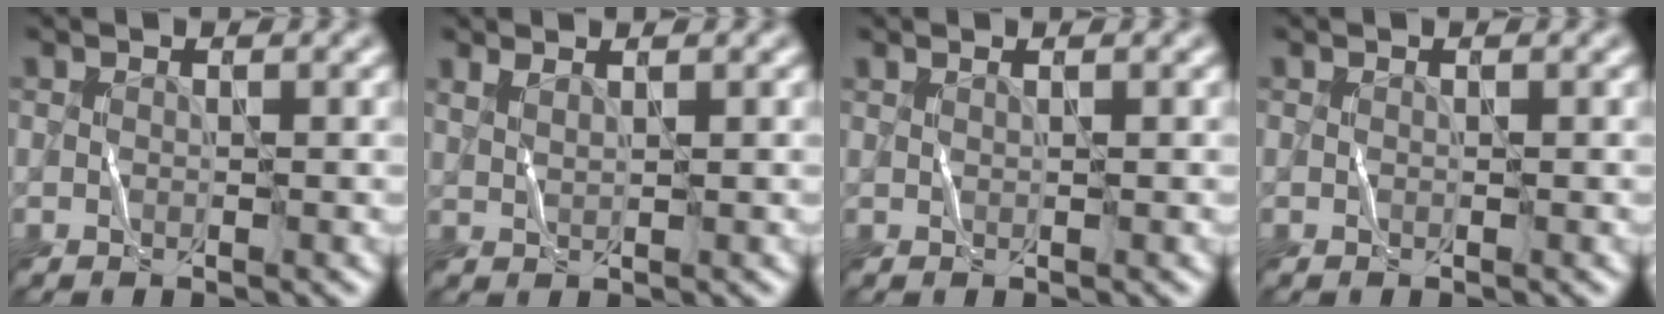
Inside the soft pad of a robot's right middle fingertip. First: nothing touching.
{"total": 1.2, "force": [1.0, 0.3, 0.6], "torque": [-0.013, -0.003, 0.018]}
{"total": 0.7, "force": [0.6, 0.2, 0.3], "torque": [-0.005, -0.003, 0.004]}
{"total": 0.0}